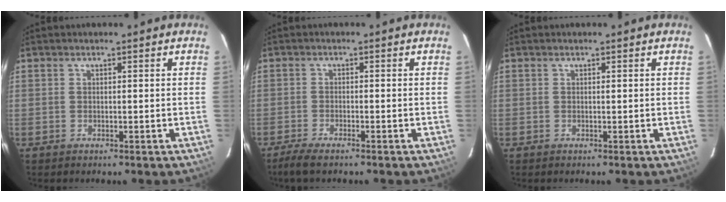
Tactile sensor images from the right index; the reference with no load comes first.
{"total": 4.4, "force": [-3.6, 0.6, 2.6], "torque": [-0.046, -0.009, -0.057]}
{"total": 0.0}